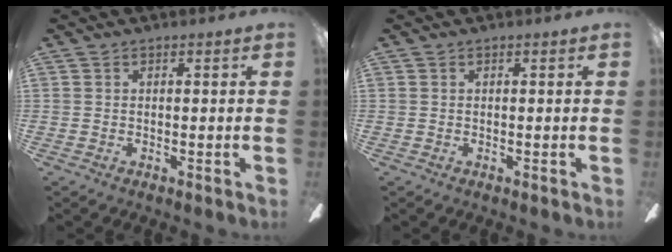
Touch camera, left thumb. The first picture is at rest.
{"total": 0.0}